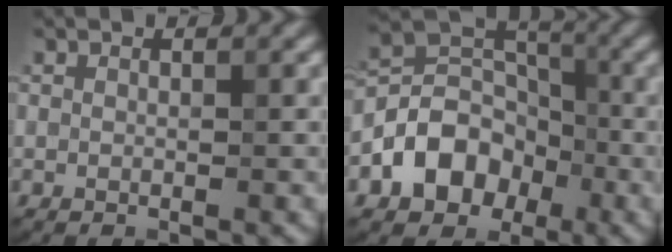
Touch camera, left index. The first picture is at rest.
{"total": 6.4, "force": [-2.7, 4.9, 3.1], "torque": [-0.036, 0.002, -0.057]}